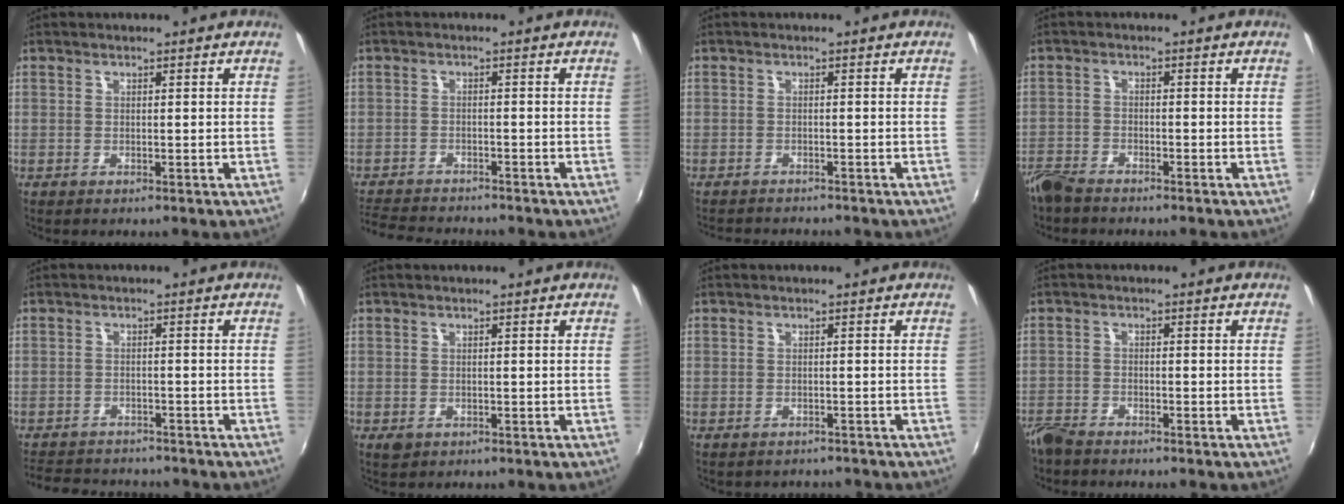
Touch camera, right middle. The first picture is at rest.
{"total": 8.4, "force": [-7.9, 1.7, 2.4], "torque": [-0.074, -0.010, -0.133]}
{"total": 4.3, "force": [-4.1, 0.8, 1.1], "torque": [-0.034, -0.013, -0.063]}
{"total": 5.5, "force": [-5.0, 1.6, 1.7], "torque": [-0.051, -0.016, -0.098]}
{"total": 9.1, "force": [-8.1, 3.4, 2.4], "torque": [-0.070, 0.005, -0.123]}
{"total": 1.4, "force": [-0.6, 1.1, 0.6], "torque": [-0.010, -0.004, -0.009]}
{"total": 2.8, "force": [-2.5, 1.1, 0.5], "torque": [-0.012, -0.012, -0.031]}
{"total": 4.6, "force": [-4.3, 1.2, 1.3], "torque": [-0.040, -0.016, -0.086]}